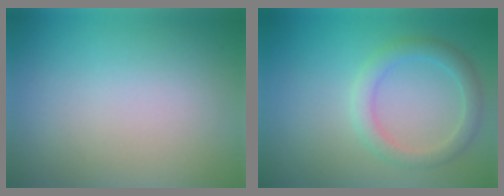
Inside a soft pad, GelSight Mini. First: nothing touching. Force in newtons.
{"total": 2.7, "press": 2.7, "slide": 0.2}